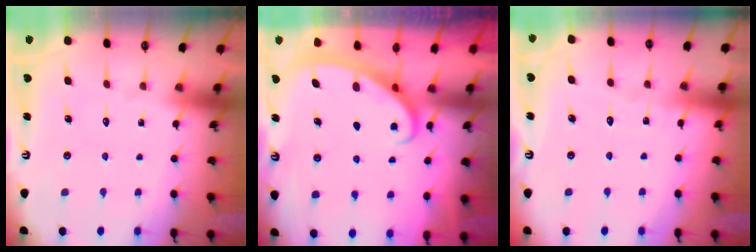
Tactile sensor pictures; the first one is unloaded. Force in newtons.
{"total": 2.6, "press": 2.6, "slide": 0.4}
{"total": 2.6, "press": 2.6, "slide": 0.3}